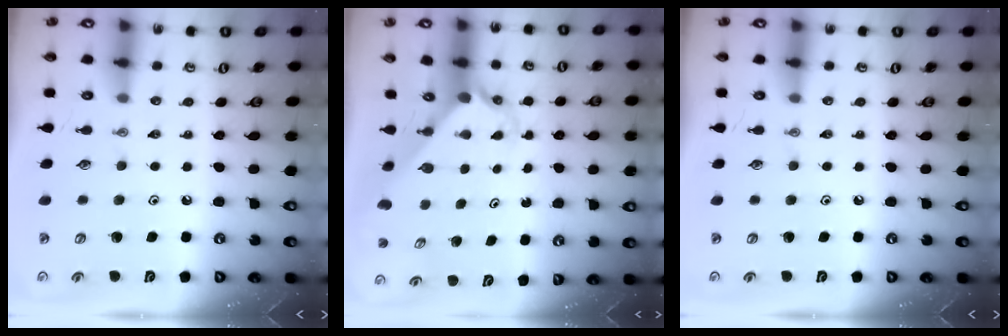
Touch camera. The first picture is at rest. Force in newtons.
{"total": 2.1, "press": 2.1, "slide": 0.2}
{"total": 0.0}